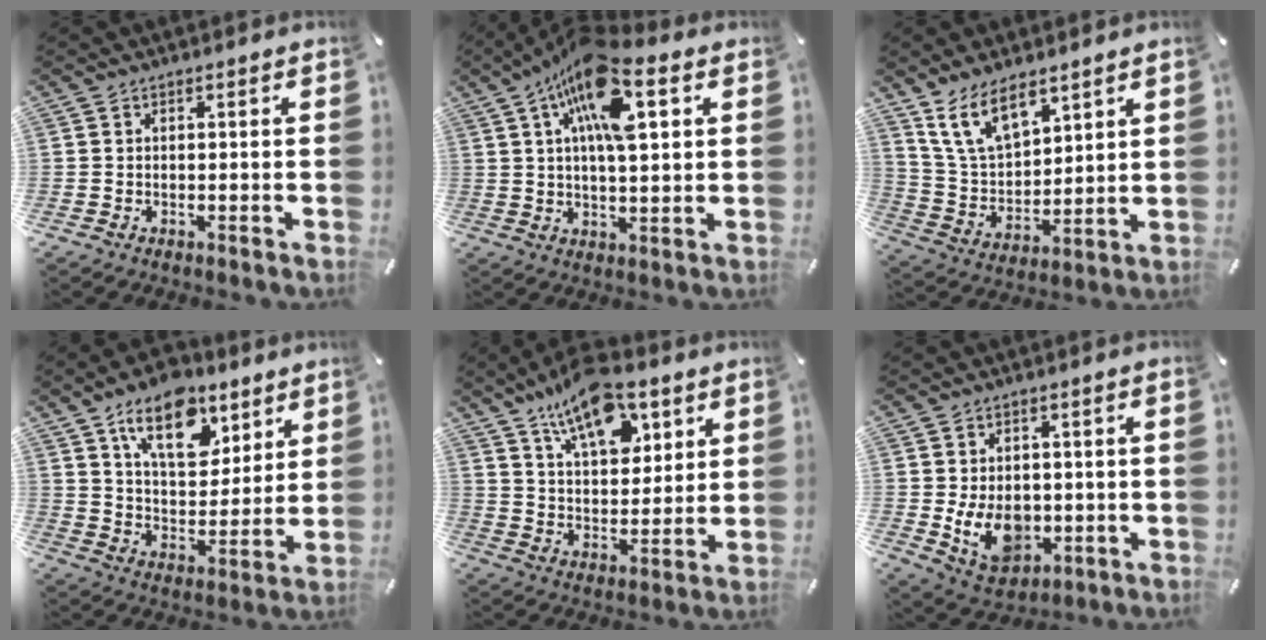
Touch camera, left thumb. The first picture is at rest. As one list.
[{"total": 15.6, "force": [6.6, 6.2, 12.6], "torque": [-0.222, -0.008, 0.110]}, {"total": 11.6, "force": [8.2, 6.1, 5.6], "torque": [-0.143, -0.034, 0.157]}, {"total": 16.4, "force": [9.8, 9.7, 9.0], "torque": [-0.136, -0.046, 0.172]}, {"total": 14.9, "force": [9.7, 7.8, 8.2], "torque": [-0.131, -0.046, 0.173]}, {"total": 10.5, "force": [-1.2, 8.0, 6.6], "torque": [-0.120, -0.001, -0.020]}]